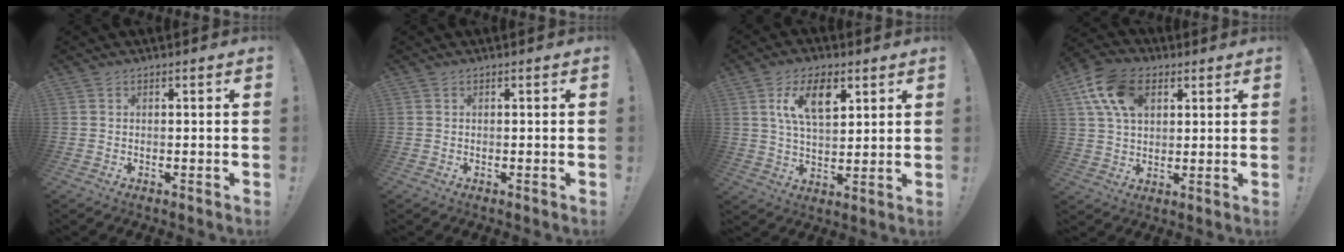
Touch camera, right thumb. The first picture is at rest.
{"total": 0.0}
{"total": 11.9, "force": [5.6, 6.2, 8.5], "torque": [-0.136, -0.009, 0.099]}
{"total": 14.4, "force": [6.0, 9.7, 8.8], "torque": [-0.154, -0.008, 0.118]}